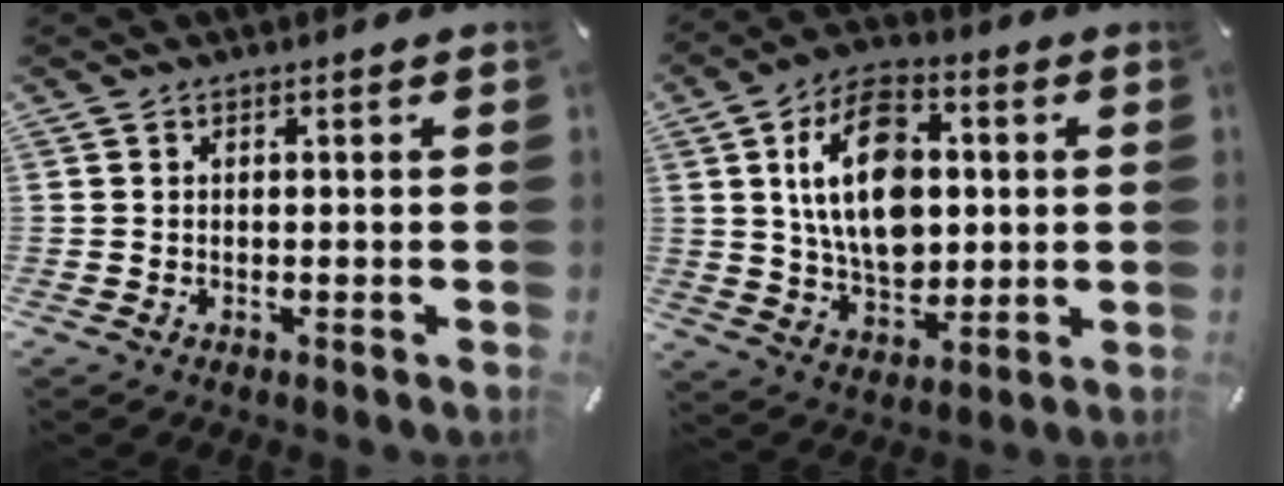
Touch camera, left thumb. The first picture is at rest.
{"total": 16.8, "force": [2.3, 11.3, 12.2], "torque": [-0.237, 0.007, 0.038]}